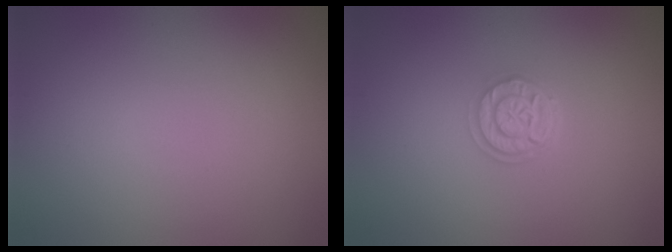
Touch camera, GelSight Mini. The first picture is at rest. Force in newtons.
{"total": 2.7, "press": 2.2, "slide": 1.6}